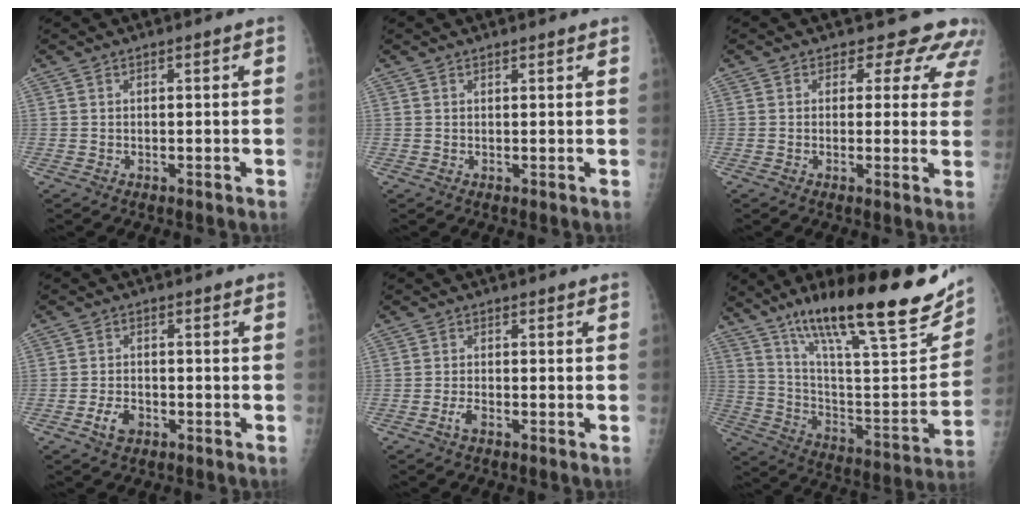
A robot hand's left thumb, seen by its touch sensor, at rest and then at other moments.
{"total": 1.2, "force": [1.0, 0.3, 0.4], "torque": [-0.002, -0.001, 0.014]}
{"total": 8.1, "force": [6.7, 4.4, 1.1], "torque": [0.040, -0.028, 0.051]}
{"total": 3.6, "force": [-1.7, 2.3, 2.1], "torque": [-0.033, 0.007, -0.029]}
{"total": 1.8, "force": [-1.0, 0.7, 1.3], "torque": [-0.029, 0.003, -0.020]}
{"total": 29.6, "force": [19.1, 6.5, 21.7], "torque": [-0.311, -0.060, 0.315]}